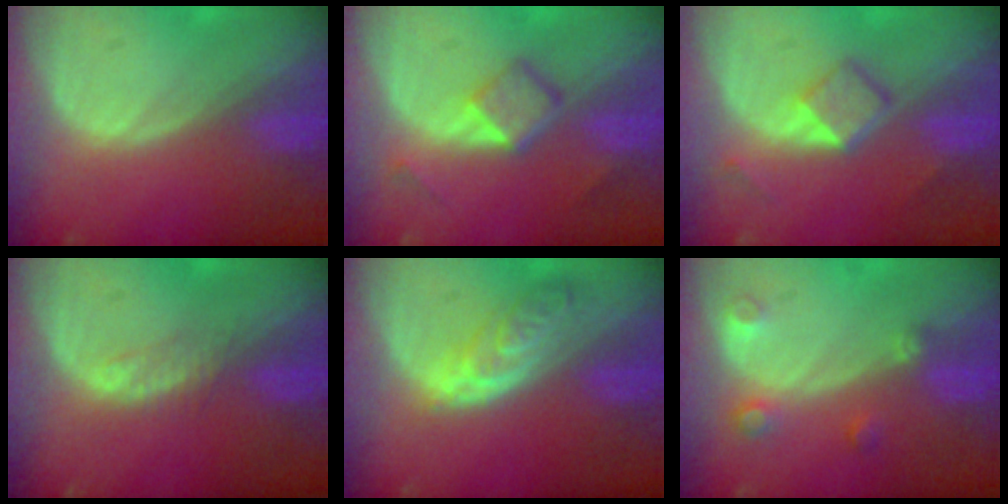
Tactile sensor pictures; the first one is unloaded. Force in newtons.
{"total": 4.6, "press": 4.5, "slide": 1.1}
{"total": 4.1, "press": 4.1, "slide": 0.5}
{"total": 1.8, "press": 1.8, "slide": 0.1}
{"total": 5.5, "press": 5.4, "slide": 0.7}
{"total": 3.2, "press": 2.9, "slide": 1.4}